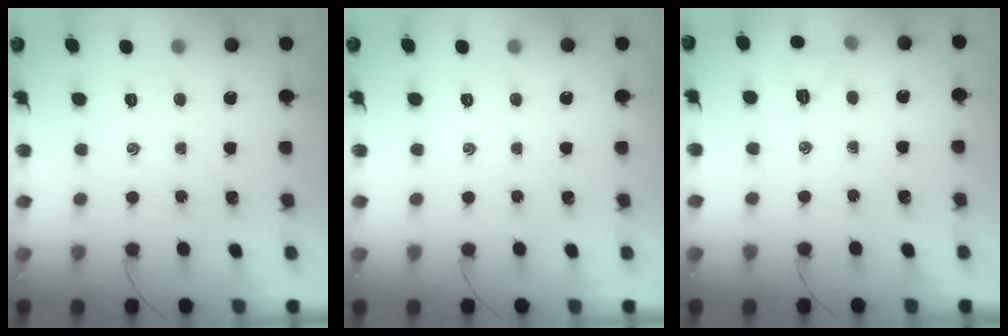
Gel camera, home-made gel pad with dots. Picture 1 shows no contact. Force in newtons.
{"total": 0.0}
{"total": 6.9, "press": 6.7, "slide": 1.4}